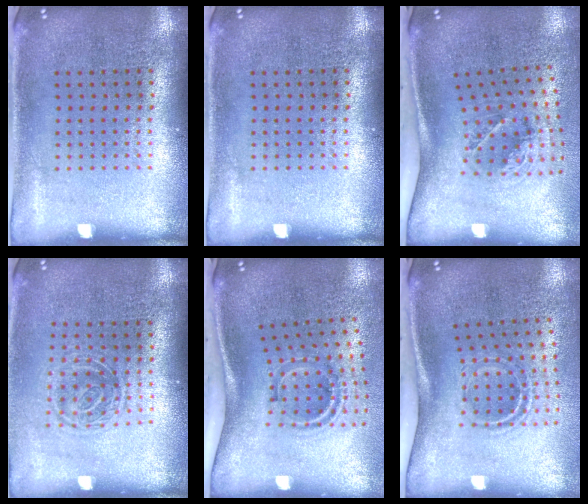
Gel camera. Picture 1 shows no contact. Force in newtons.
{"total": 0.0}
{"total": 2.0, "press": 1.3, "slide": 1.5}
{"total": 1.3, "press": 1.1, "slide": 0.7}
{"total": 1.9, "press": 1.2, "slide": 1.5}
{"total": 1.9, "press": 1.2, "slide": 1.5}